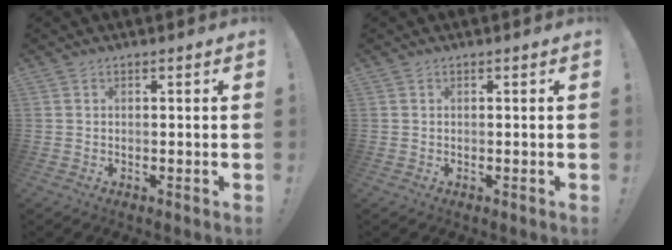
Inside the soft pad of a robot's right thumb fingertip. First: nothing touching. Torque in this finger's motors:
{"motor_torque": [0.07, -0.01, 0.00, 0.00, 0.06]}